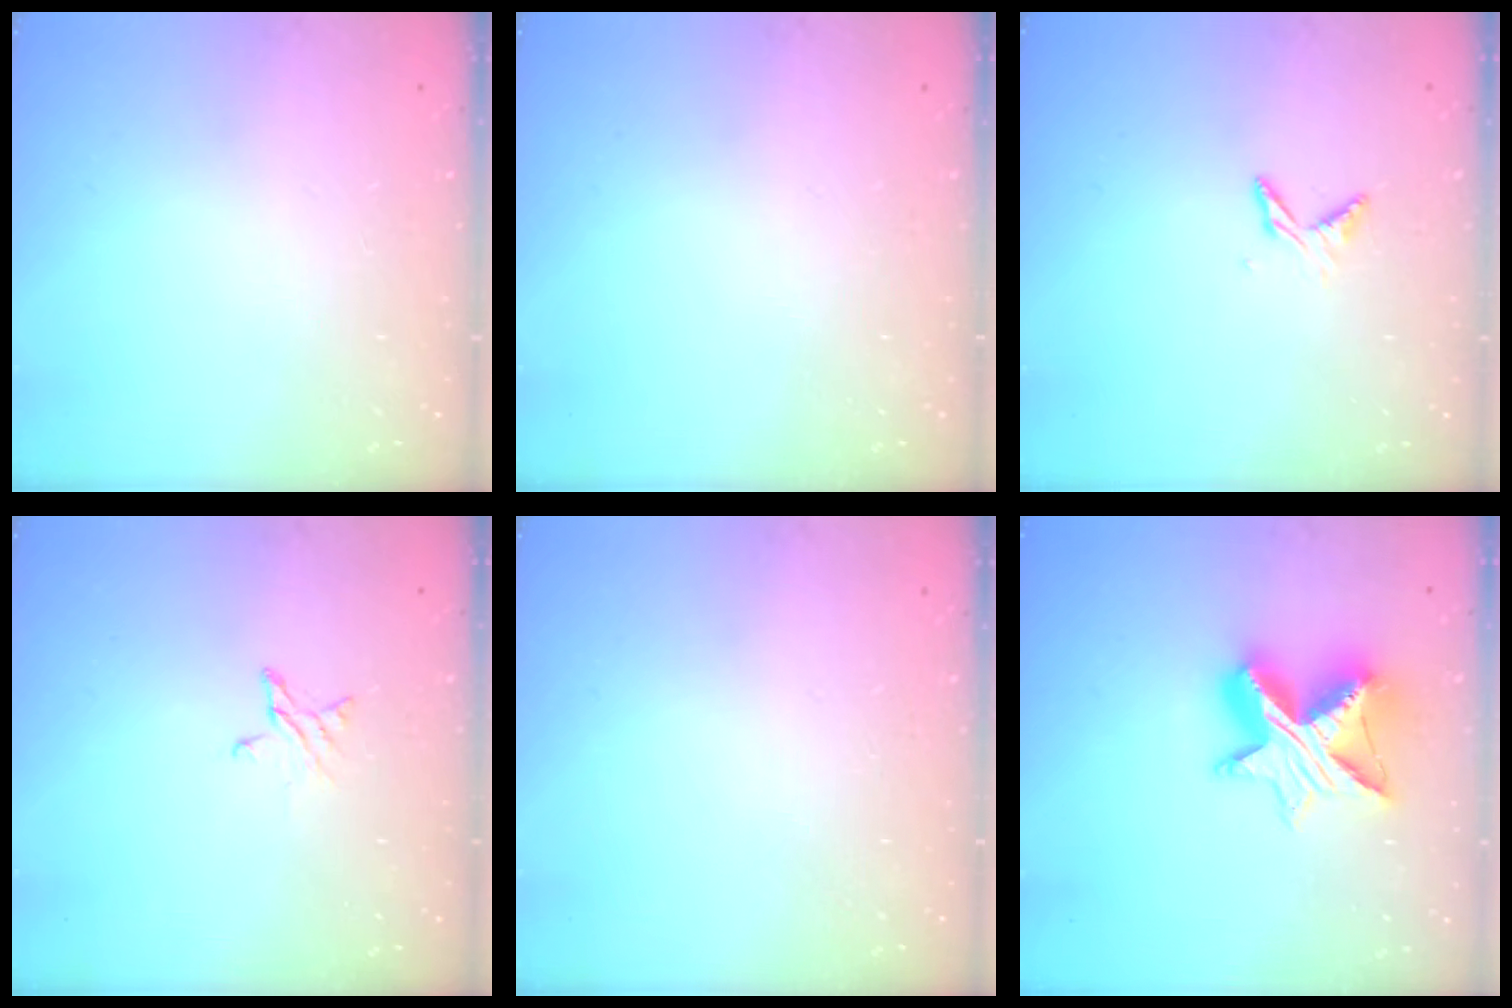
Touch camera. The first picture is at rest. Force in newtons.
{"total": 0.0}
{"total": 4.8, "press": 4.8, "slide": 0.5}
{"total": 3.1, "press": 3.1, "slide": 0.3}
{"total": 0.0}
{"total": 13.3, "press": 13.3, "slide": 0.8}